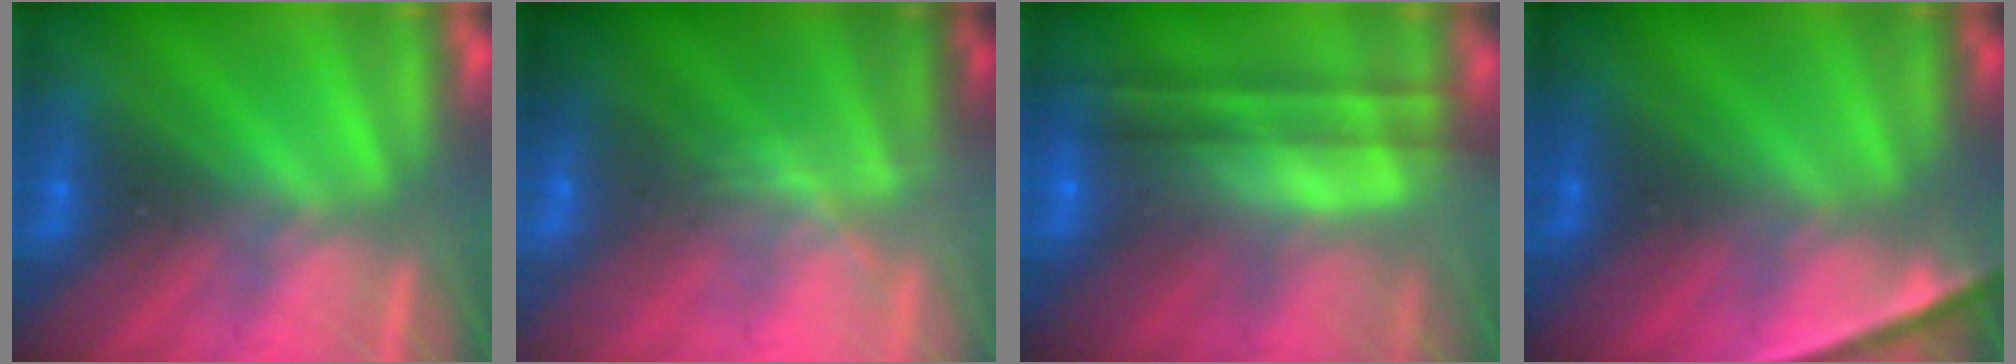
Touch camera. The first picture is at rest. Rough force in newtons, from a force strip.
{"total": 8.3}
{"total": 9.0}
{"total": 2.2}